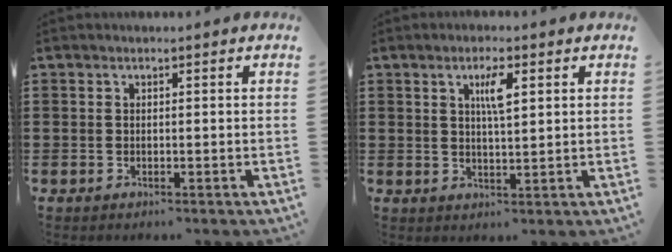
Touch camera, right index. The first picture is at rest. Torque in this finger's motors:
{"motor_torque": [0.38, -0.09, 0.13, 0.04]}